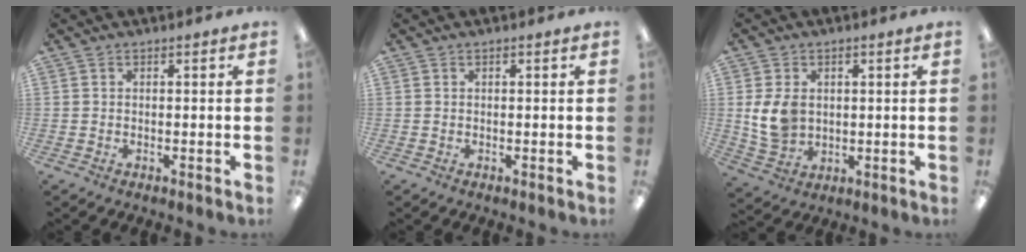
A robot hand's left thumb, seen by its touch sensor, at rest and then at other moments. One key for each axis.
{"total": 0.0}
{"total": 7.6, "fx": 1.2, "fy": 5.8, "fz": 4.8, "tx": -0.110, "ty": 0.002, "tz": 0.021}